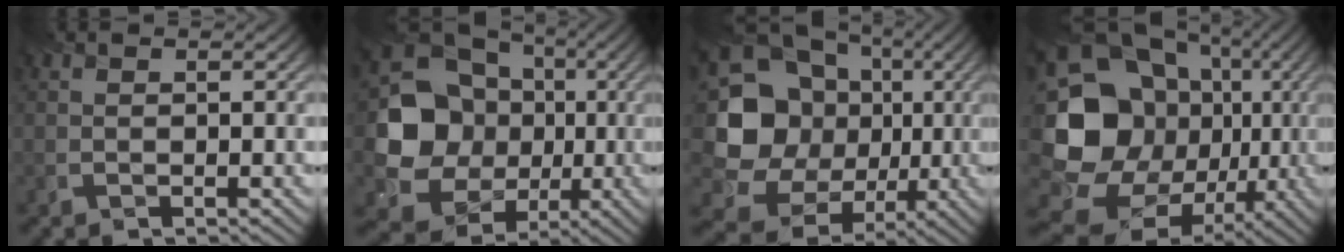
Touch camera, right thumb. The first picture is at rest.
{"total": 15.2, "force": [0.0, 13.6, 6.8], "torque": [-0.167, -0.021, -0.017]}
{"total": 18.6, "force": [0.8, 16.4, 8.8], "torque": [-0.209, -0.016, 0.015]}
{"total": 21.4, "force": [-1.5, 18.0, 11.4], "torque": [-0.250, -0.042, -0.025]}